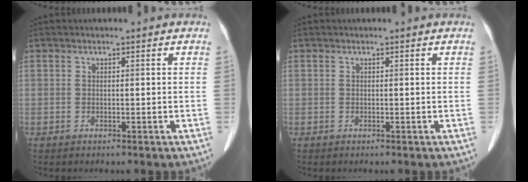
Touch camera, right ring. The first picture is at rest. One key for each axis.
{"total": 0.0}